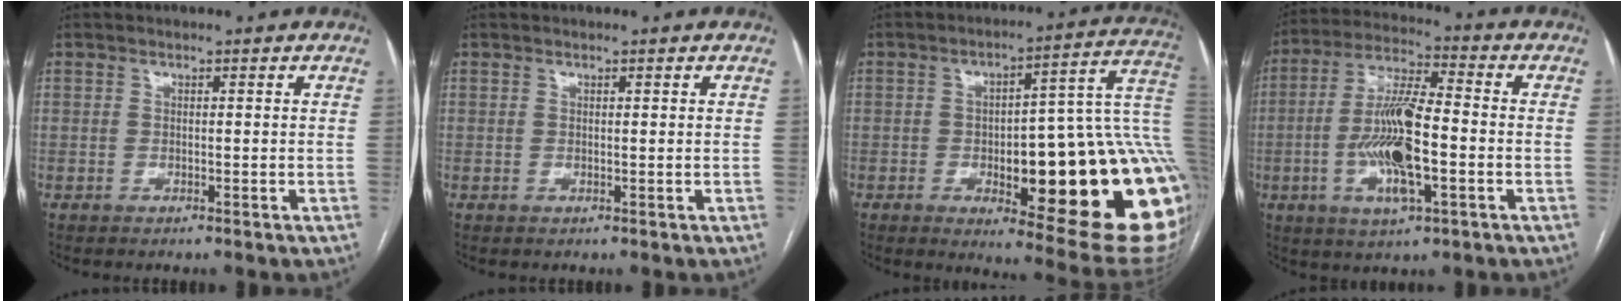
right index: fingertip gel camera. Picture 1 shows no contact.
{"total": 0.0}
{"total": 29.9, "force": [-3.7, 6.6, 28.9], "torque": [-0.281, 0.026, -0.040]}
{"total": 13.1, "force": [-2.7, 2.7, 12.5], "torque": [-0.246, 0.002, -0.050]}